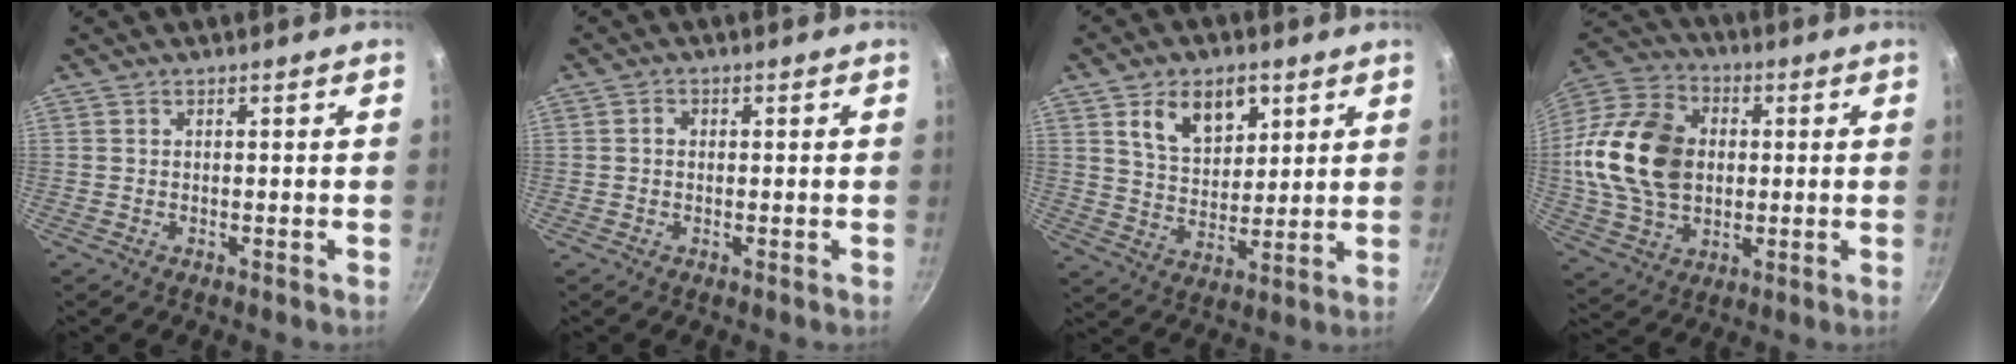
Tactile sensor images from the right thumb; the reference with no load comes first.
{"total": 1.4, "force": [0.1, 1.2, 0.8], "torque": [-0.013, 0.007, 0.000]}
{"total": 11.3, "force": [5.0, 7.2, 7.0], "torque": [-0.082, -0.023, 0.089]}
{"total": 20.7, "force": [1.3, 14.9, 14.2], "torque": [-0.252, 0.019, 0.021]}